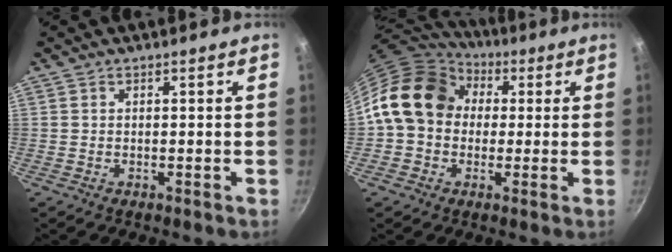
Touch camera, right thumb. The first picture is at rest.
{"total": 15.9, "force": [2.7, 12.9, 9.0], "torque": [-0.126, 0.034, 0.032]}